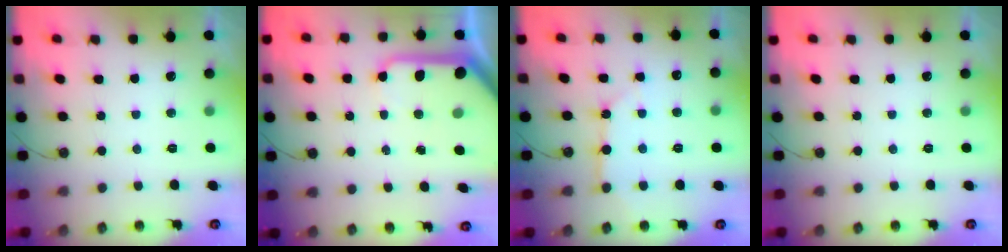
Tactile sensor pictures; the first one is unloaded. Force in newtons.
{"total": 12.7, "press": 12.7, "slide": 1.4}
{"total": 4.9, "press": 4.9, "slide": 0.4}
{"total": 0.0}